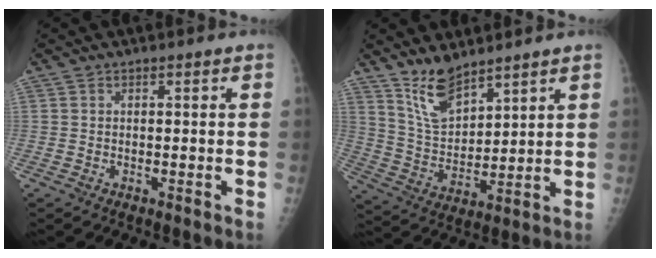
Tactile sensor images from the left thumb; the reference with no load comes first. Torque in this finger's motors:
{"motor_torque": [0.80, 0.65, 0.32, -0.29, 0.18]}